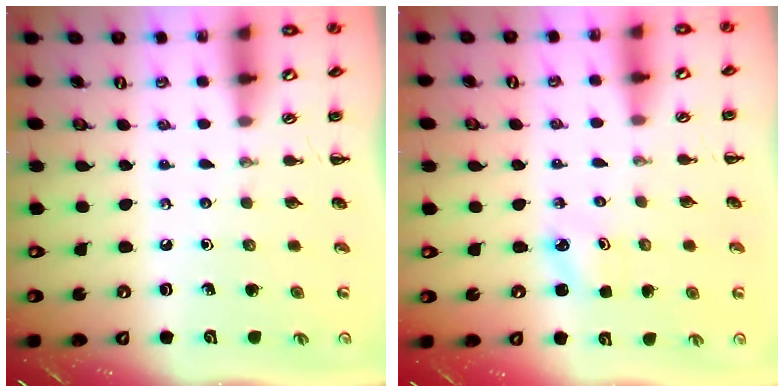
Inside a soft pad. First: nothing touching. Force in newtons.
{"total": 1.9, "press": 1.8, "slide": 0.4}